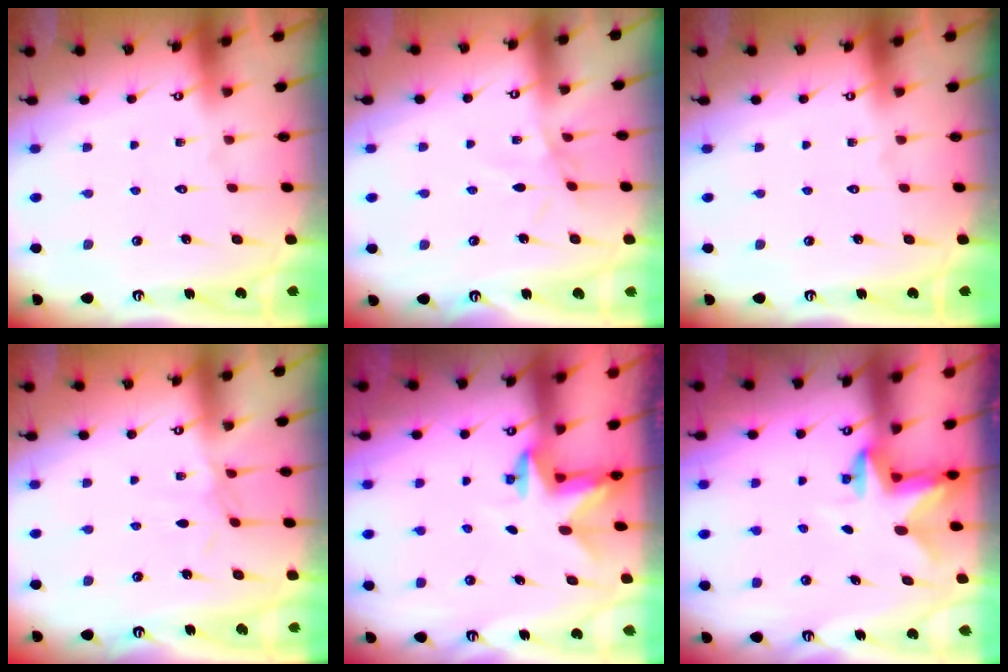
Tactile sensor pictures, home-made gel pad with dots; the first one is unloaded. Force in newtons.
{"total": 2.9, "press": 2.9, "slide": 0.5}
{"total": 0.0}
{"total": 2.5, "press": 2.4, "slide": 0.6}
{"total": 2.4, "press": 2.4, "slide": 0.4}
{"total": 2.8, "press": 2.7, "slide": 0.5}